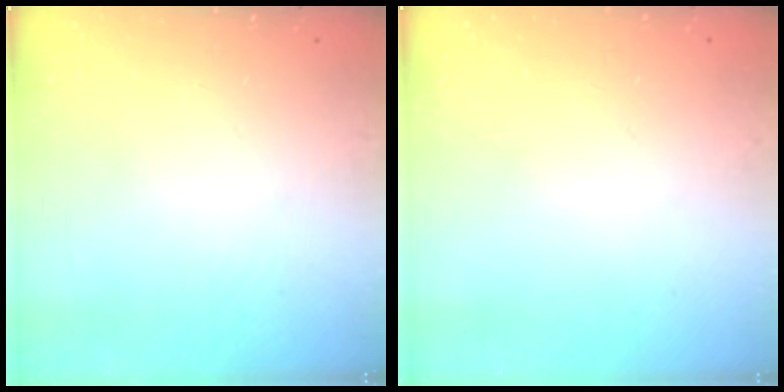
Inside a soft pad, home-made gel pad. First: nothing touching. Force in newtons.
{"total": 1.7, "press": 1.6, "slide": 0.8}